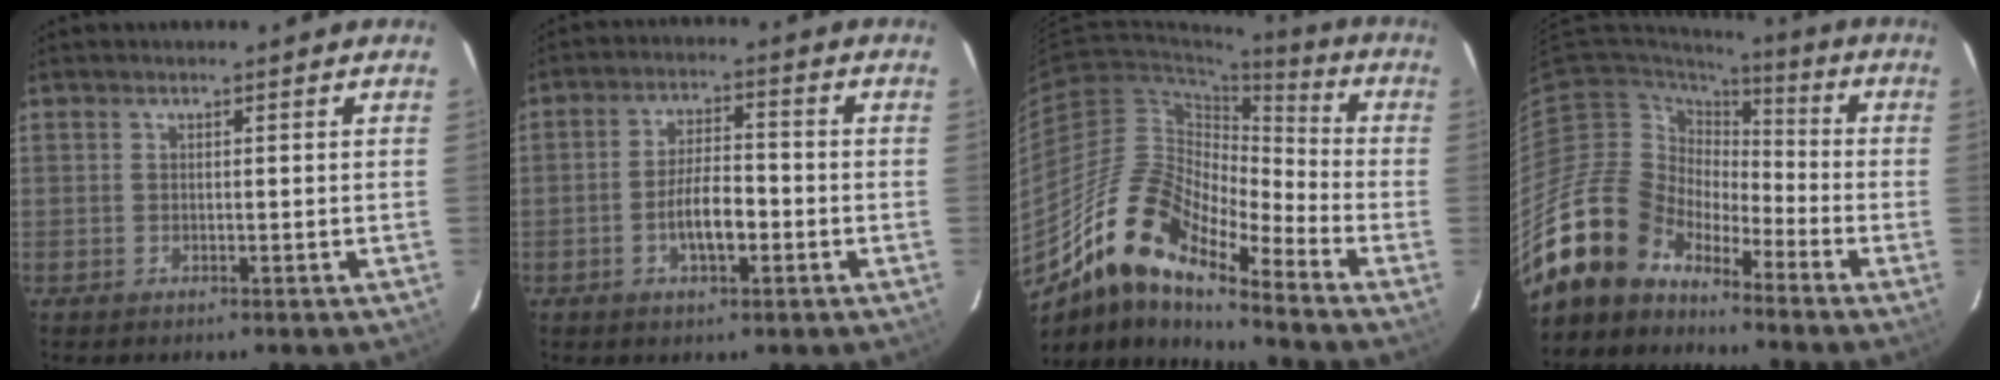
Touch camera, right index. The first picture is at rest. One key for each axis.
{"total": 6.7, "fx": -2.4, "fy": 2.5, "fz": 5.7, "tx": -0.109, "ty": 0.003, "tz": -0.037}
{"total": 16.1, "fx": -12.1, "fy": 4.1, "fz": 9.8, "tx": -0.160, "ty": -0.003, "tz": -0.243}
{"total": 14.2, "fx": -11.7, "fy": 7.8, "fz": 1.9, "tx": -0.050, "ty": 0.028, "tz": -0.215}